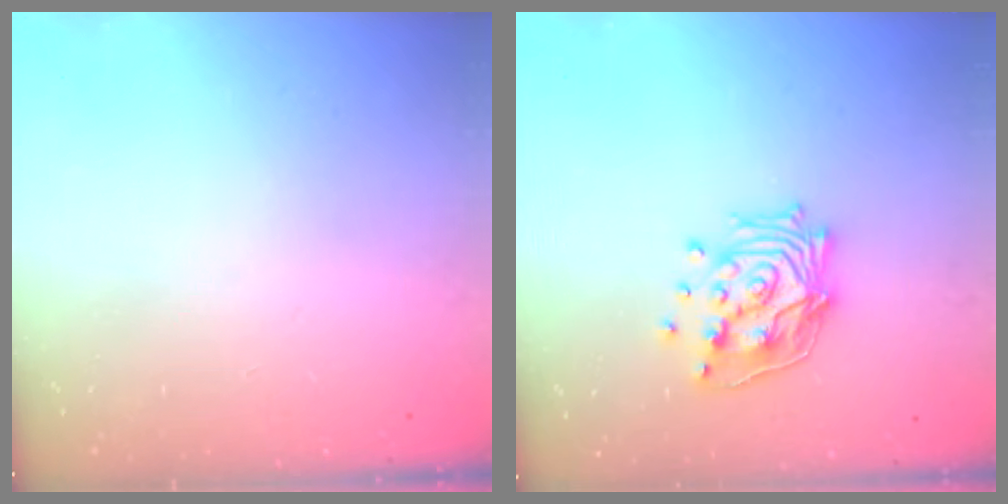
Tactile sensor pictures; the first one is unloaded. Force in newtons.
{"total": 15.4, "press": 15.2, "slide": 1.8}